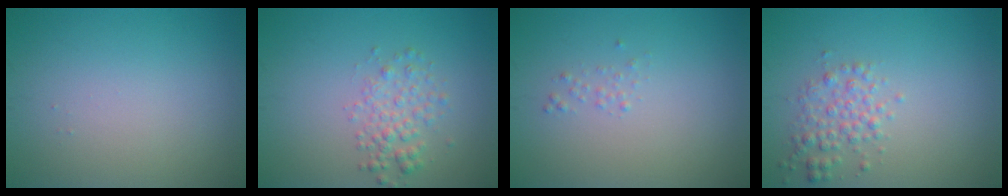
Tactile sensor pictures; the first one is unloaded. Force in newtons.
{"total": 2.4, "press": 2.4, "slide": 0.1}
{"total": 0.6, "press": 0.6, "slide": 0.0}
{"total": 2.4, "press": 2.4, "slide": 0.0}